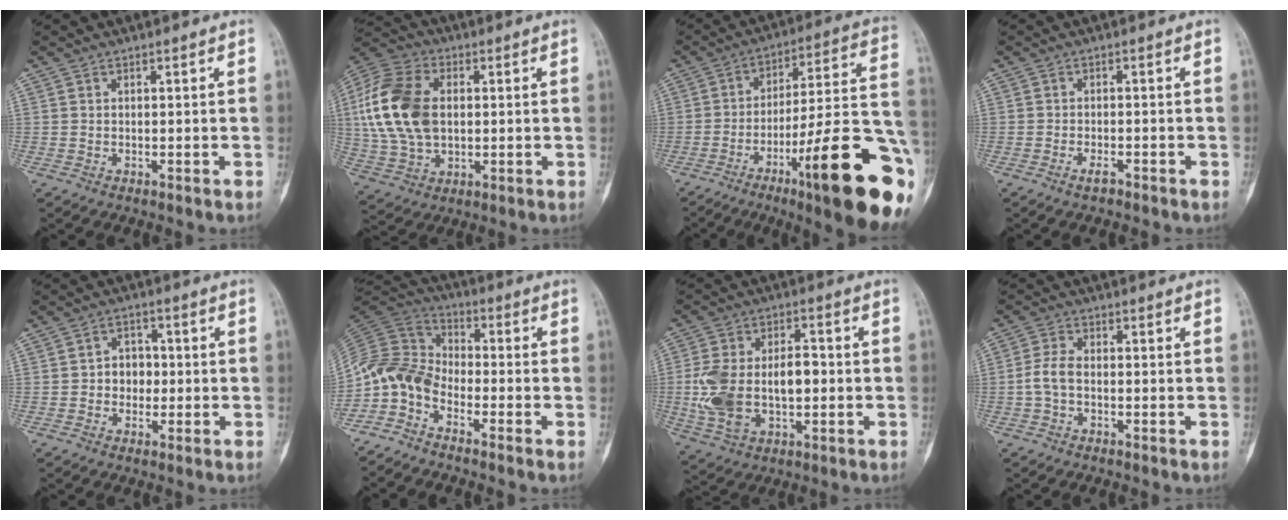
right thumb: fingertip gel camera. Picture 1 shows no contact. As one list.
[{"total": 18.2, "force": [1.7, 11.9, 13.6], "torque": [-0.271, 0.010, 0.033]}, {"total": 26.8, "force": [-11.2, 4.3, 23.9], "torque": [-0.272, 0.052, -0.165]}, {"total": 1.9, "force": [-1.4, 0.7, 1.0], "torque": [-0.017, 0.007, -0.026]}, {"total": 5.1, "force": [-0.5, 4.2, 2.8], "torque": [-0.010, 0.015, -0.015]}, {"total": 10.1, "force": [-5.2, 6.8, 5.3], "torque": [-0.104, 0.063, -0.123]}, {"total": 15.1, "force": [-1.4, 9.0, 12.1], "torque": [-0.227, 0.026, -0.015]}, {"total": 4.2, "force": [-0.9, 2.5, 3.3], "torque": [-0.068, 0.013, -0.024]}]